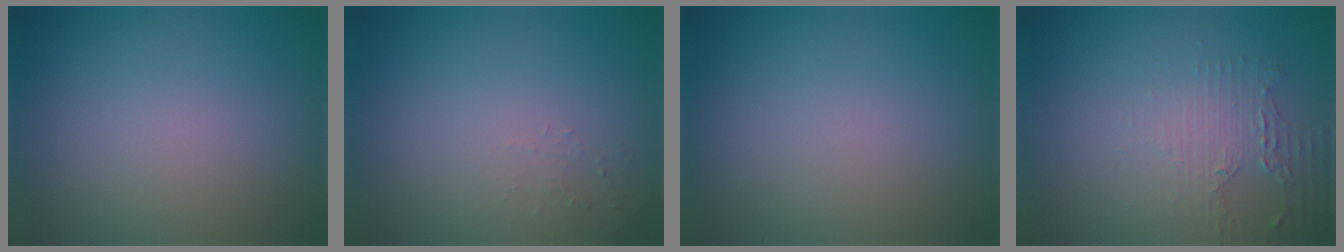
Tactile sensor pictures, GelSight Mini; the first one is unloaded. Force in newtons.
{"total": 0.9, "press": 0.9, "slide": 0.2}
{"total": 0.0}
{"total": 2.1, "press": 1.6, "slide": 1.4}